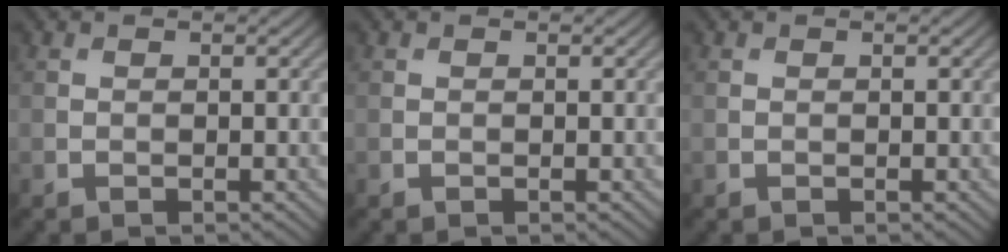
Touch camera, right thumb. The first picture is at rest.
{"total": 0.0}
{"total": 0.0}